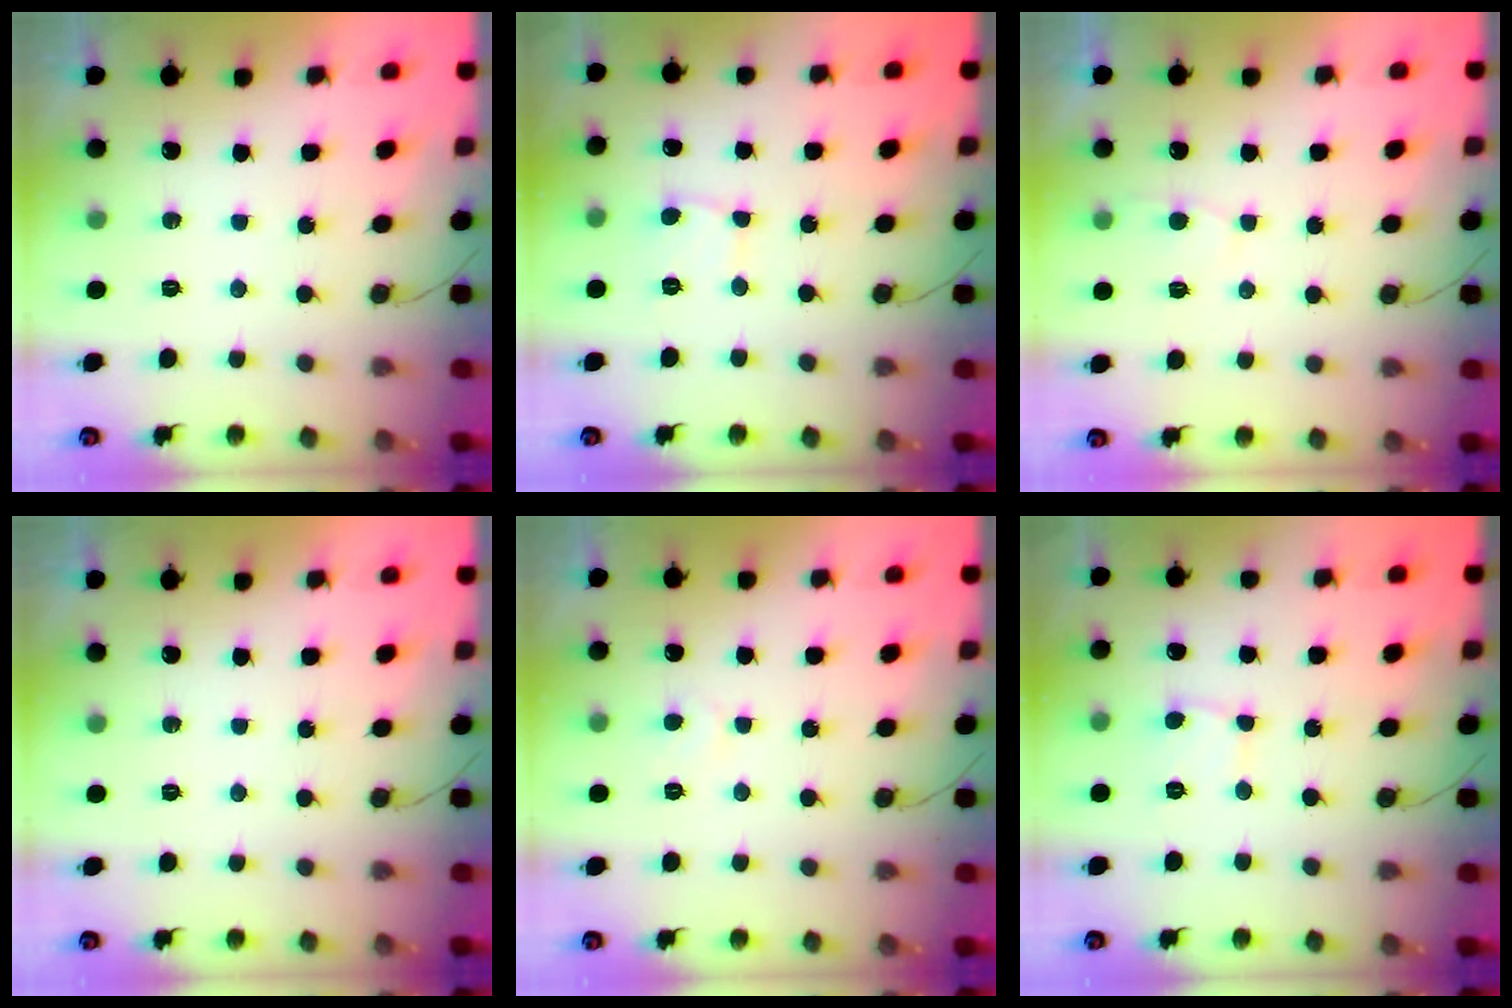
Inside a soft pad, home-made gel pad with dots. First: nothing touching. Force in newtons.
{"total": 2.6, "press": 2.6, "slide": 0.1}
{"total": 5.1, "press": 5.0, "slide": 0.2}
{"total": 0.0}
{"total": 2.4, "press": 2.4, "slide": 0.2}
{"total": 2.6, "press": 2.6, "slide": 0.1}